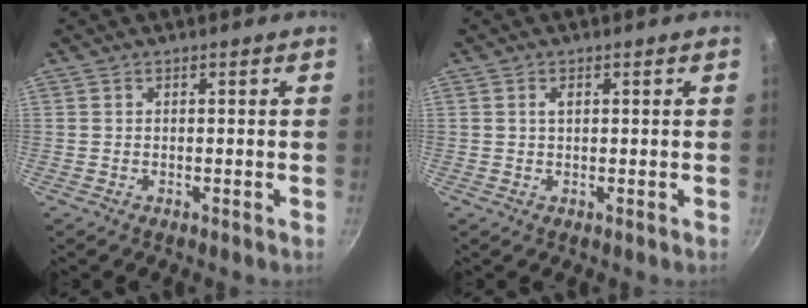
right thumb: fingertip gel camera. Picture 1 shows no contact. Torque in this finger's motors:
{"motor_torque": [0.04, -0.24, 0.60, 0.23, -0.02]}